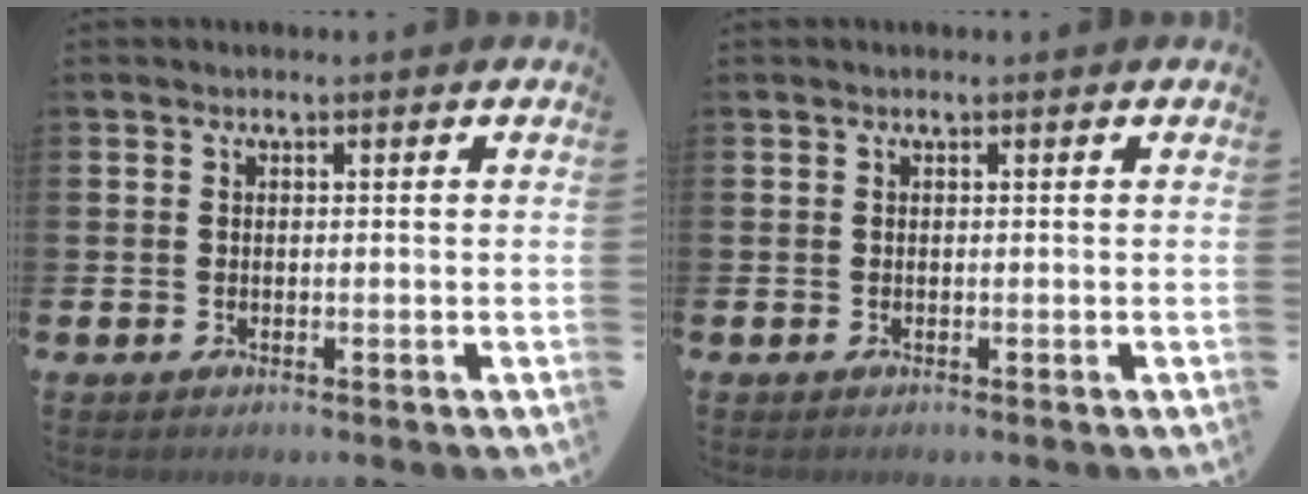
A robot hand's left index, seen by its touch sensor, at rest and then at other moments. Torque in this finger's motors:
{"motor_torque": [0.00, 0.00, 0.00, 0.00]}